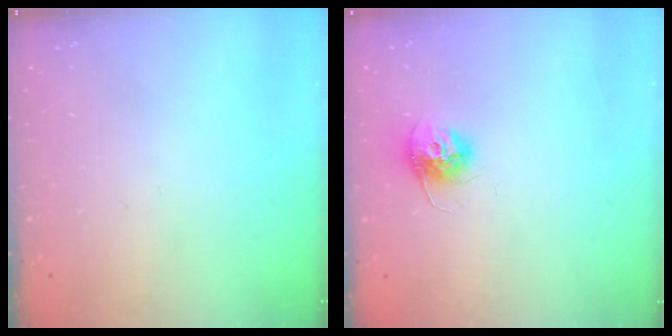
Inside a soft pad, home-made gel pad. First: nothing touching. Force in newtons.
{"total": 10.8, "press": 10.7, "slide": 0.6}